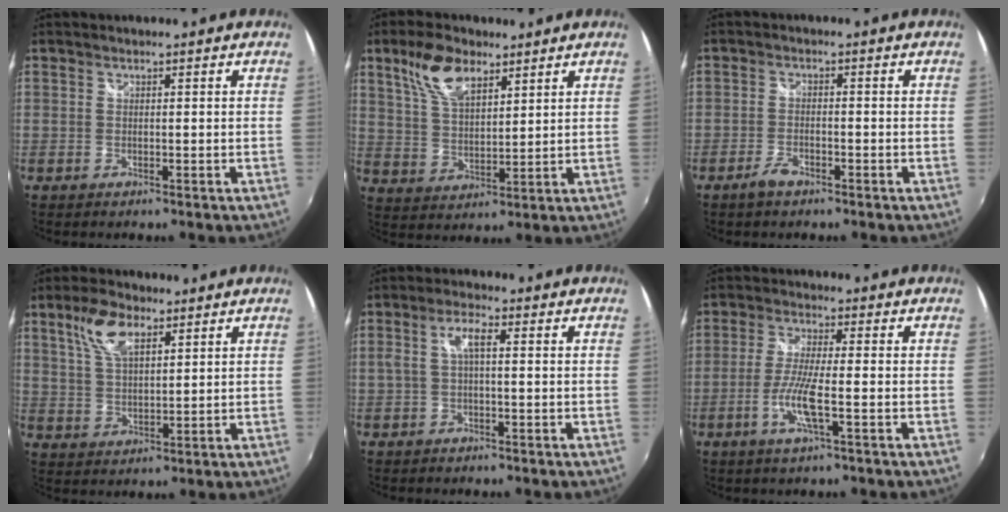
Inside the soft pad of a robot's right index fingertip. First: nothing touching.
{"total": 9.7, "force": [5.9, 4.5, 6.2], "torque": [-0.122, 0.017, 0.119]}
{"total": 3.3, "force": [-2.4, 1.3, 1.9], "torque": [-0.048, -0.002, -0.046]}
{"total": 8.2, "force": [4.5, 3.8, 5.8], "torque": [-0.115, 0.015, 0.088]}
{"total": 4.0, "force": [0.3, 1.1, 3.9], "torque": [-0.076, 0.010, 0.008]}
{"total": 7.1, "force": [-2.5, 0.5, 6.7], "torque": [-0.139, -0.007, -0.051]}